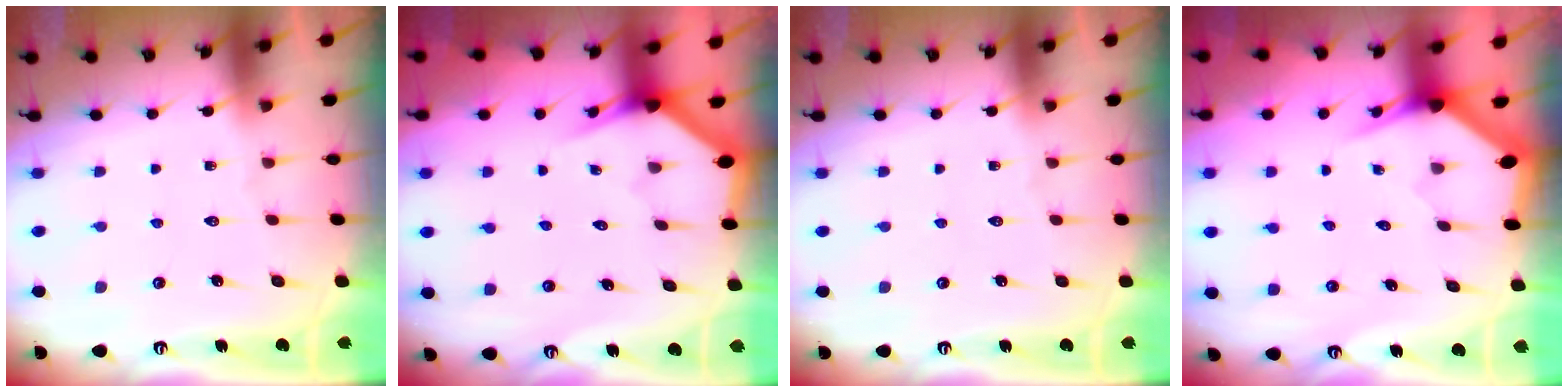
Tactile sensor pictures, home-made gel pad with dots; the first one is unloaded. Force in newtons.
{"total": 3.0, "press": 3.0, "slide": 0.1}
{"total": 0.0}
{"total": 3.1, "press": 3.1, "slide": 0.0}